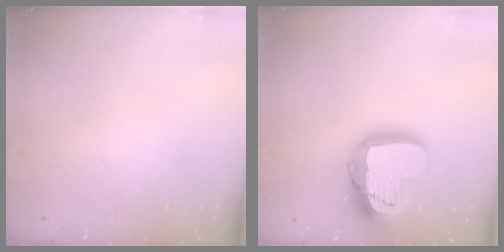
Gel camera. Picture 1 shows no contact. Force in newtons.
{"total": 24.2, "press": 24.1, "slide": 1.8}